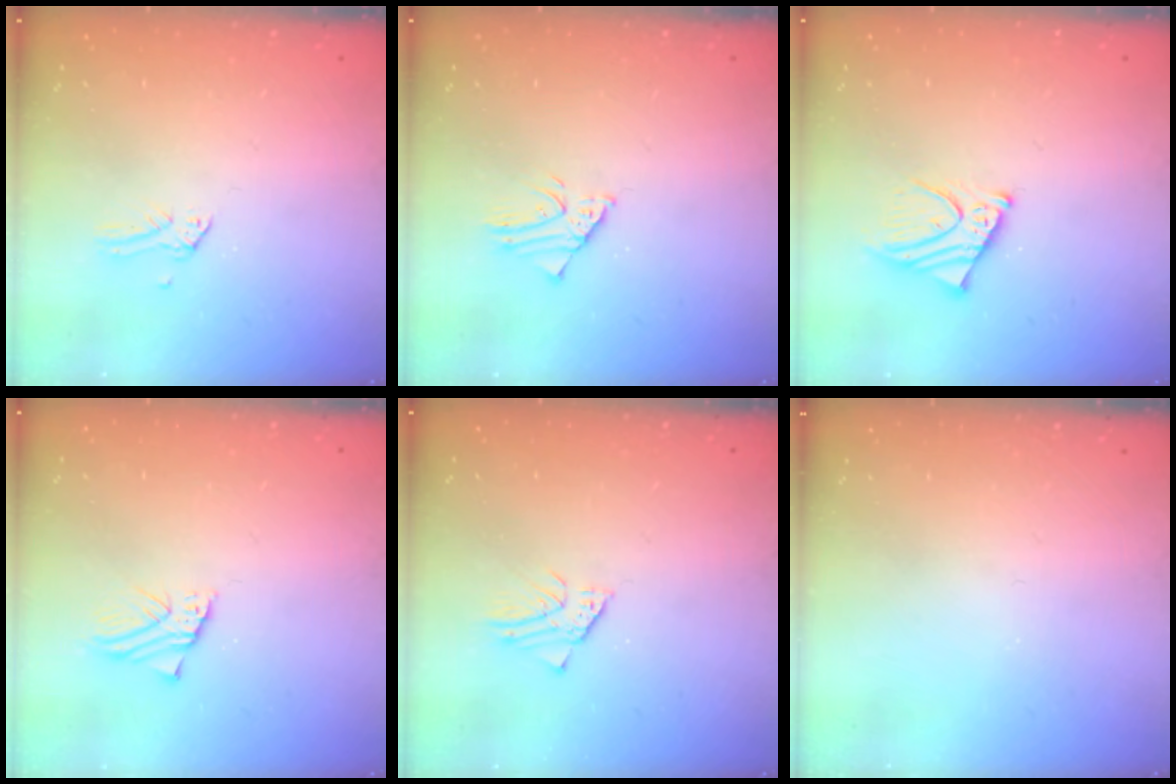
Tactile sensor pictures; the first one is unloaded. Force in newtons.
{"total": 2.1, "press": 2.1, "slide": 0.1}
{"total": 6.7, "press": 6.6, "slide": 0.8}
{"total": 1.8, "press": 1.8, "slide": 0.1}
{"total": 1.1, "press": 1.1, "slide": 0.0}
{"total": 0.0}